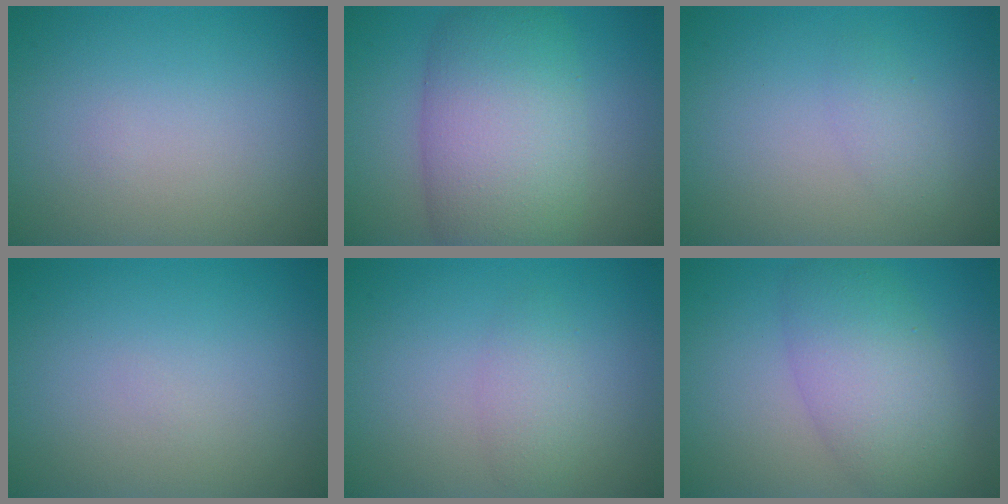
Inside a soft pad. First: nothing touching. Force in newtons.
{"total": 10.1, "press": 10.0, "slide": 0.3}
{"total": 1.3, "press": 1.3, "slide": 0.1}
{"total": 0.0}
{"total": 1.9, "press": 1.9, "slide": 0.1}
{"total": 6.0, "press": 6.0, "slide": 0.4}